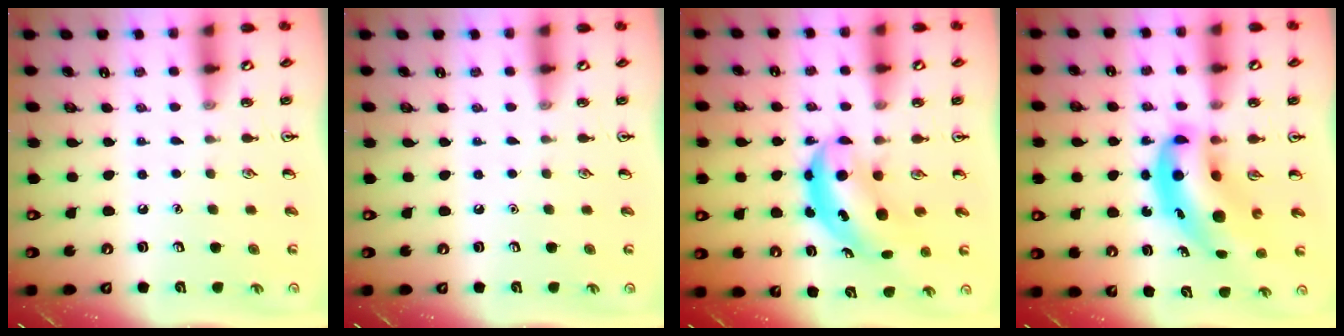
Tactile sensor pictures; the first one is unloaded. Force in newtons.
{"total": 0.0}
{"total": 6.1, "press": 6.0, "slide": 1.2}
{"total": 11.3, "press": 10.8, "slide": 3.3}